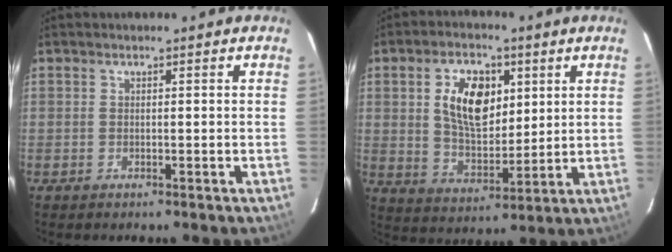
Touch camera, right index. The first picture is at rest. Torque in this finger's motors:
{"motor_torque": [0.81, 0.51, 0.39, 0.12]}